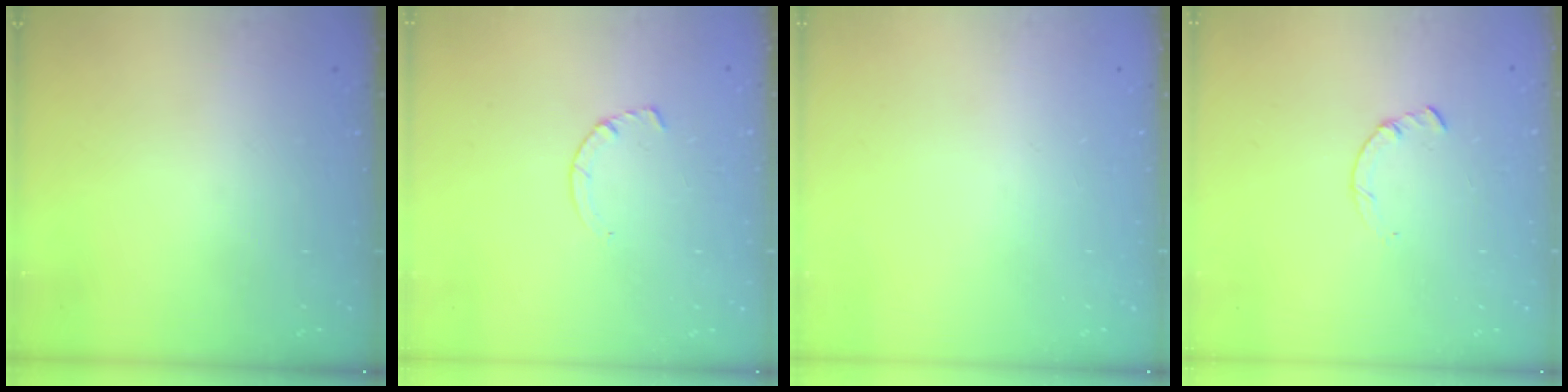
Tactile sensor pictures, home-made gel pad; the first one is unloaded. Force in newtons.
{"total": 2.9, "press": 2.9, "slide": 0.4}
{"total": 0.0}
{"total": 0.7, "press": 0.6, "slide": 0.2}